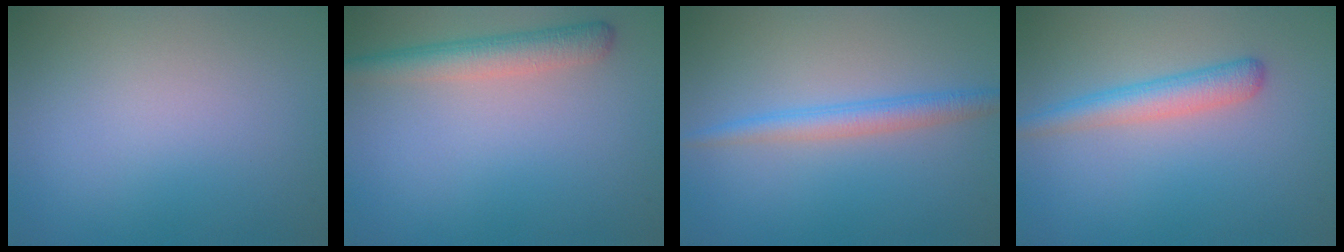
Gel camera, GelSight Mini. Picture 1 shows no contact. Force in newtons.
{"total": 3.3, "press": 3.3, "slide": 0.1}
{"total": 2.6, "press": 2.6, "slide": 0.0}
{"total": 2.9, "press": 2.9, "slide": 0.1}